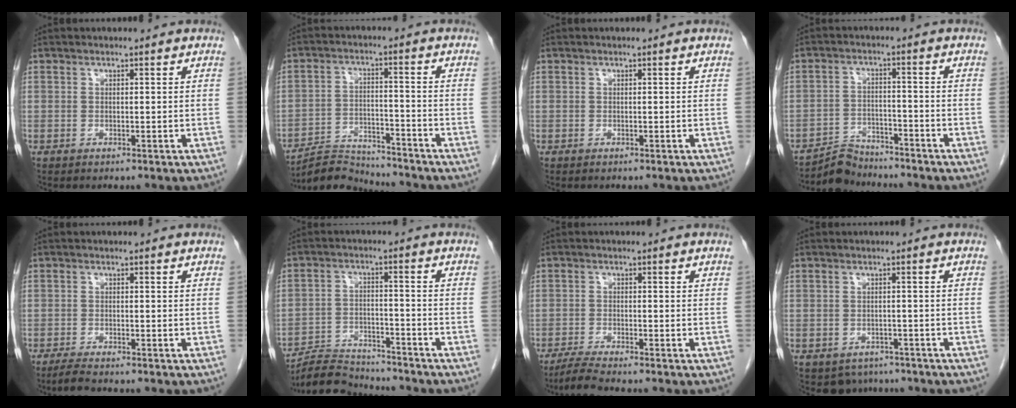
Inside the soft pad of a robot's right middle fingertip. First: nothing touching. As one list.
[{"total": 7.6, "force": [-7.6, 0.5, -0.5], "torque": [0.003, 0.003, -0.135]}, {"total": 0.0}, {"total": 4.9, "force": [-4.7, 1.2, -0.9], "torque": [0.014, 0.003, -0.083]}, {"total": 2.4, "force": [-2.1, 0.2, 1.1], "torque": [-0.032, -0.008, -0.039]}, {"total": 8.1, "force": [-8.0, 1.0, 0.1], "torque": [-0.006, 0.006, -0.143]}, {"total": 3.4, "force": [-3.0, -0.7, 1.3], "torque": [-0.035, -0.014, -0.063]}, {"total": 4.3, "force": [-3.3, 2.8, 0.4], "torque": [0.000, 0.004, -0.042]}]